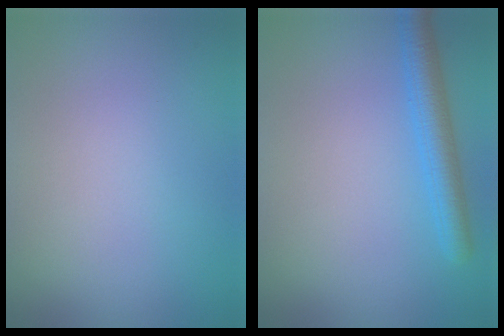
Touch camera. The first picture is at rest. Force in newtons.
{"total": 3.2, "press": 3.2, "slide": 0.2}